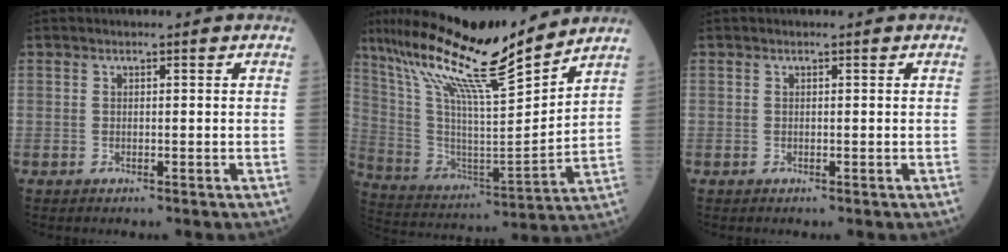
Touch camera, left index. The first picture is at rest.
{"total": 21.6, "force": [17.1, 0.9, 13.1], "torque": [-0.240, 0.003, 0.307]}
{"total": 0.0}